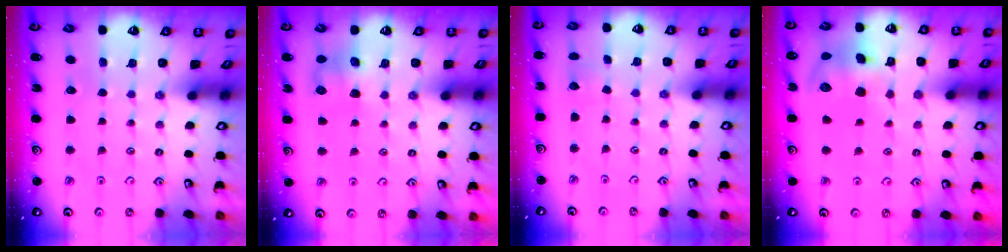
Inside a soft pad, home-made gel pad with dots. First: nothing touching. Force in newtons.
{"total": 8.1, "press": 8.1, "slide": 0.4}
{"total": 3.6, "press": 3.6, "slide": 0.3}
{"total": 12.2, "press": 12.0, "slide": 2.1}